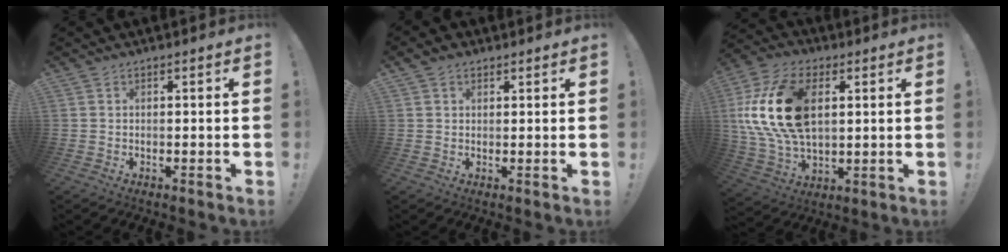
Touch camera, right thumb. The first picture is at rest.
{"total": 2.3, "force": [1.3, 1.7, 0.8], "torque": [-0.004, -0.006, 0.022]}
{"total": 21.9, "force": [4.4, 13.5, 16.7], "torque": [-0.318, 0.003, 0.083]}